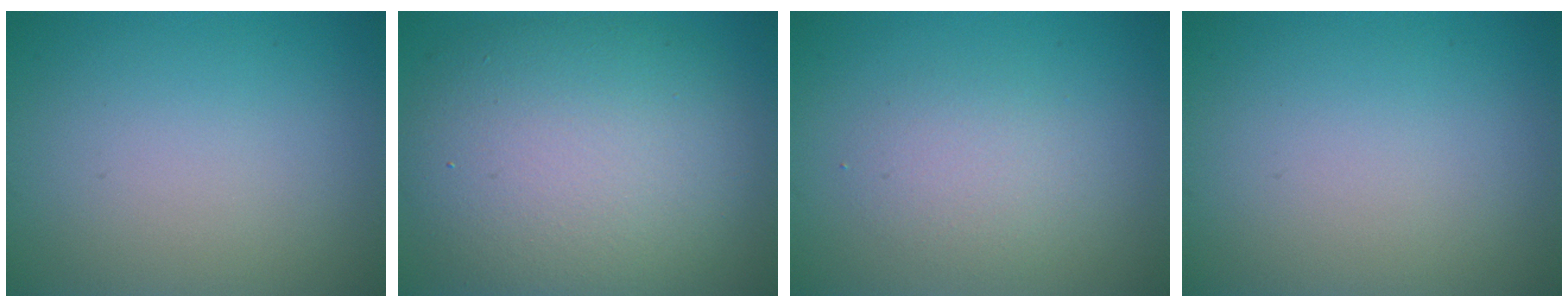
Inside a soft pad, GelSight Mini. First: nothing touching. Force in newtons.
{"total": 10.9, "press": 10.9, "slide": 0.9}
{"total": 2.2, "press": 2.2, "slide": 0.2}
{"total": 0.0}